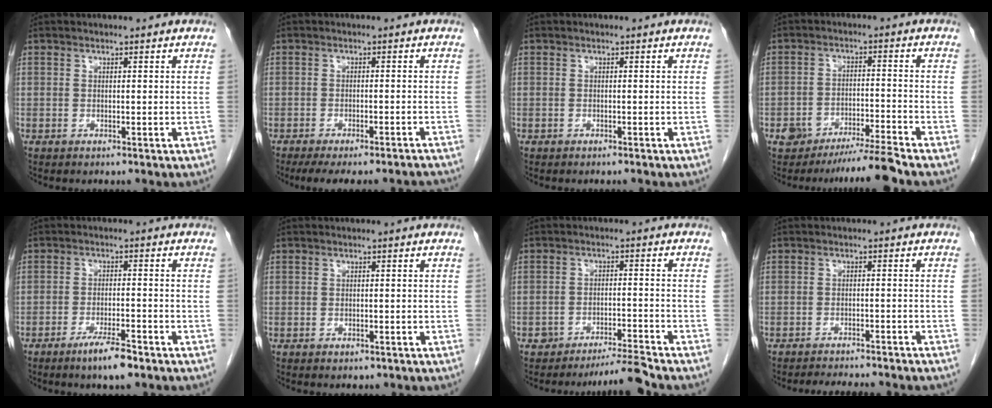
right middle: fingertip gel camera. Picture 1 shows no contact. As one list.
[{"total": 12.8, "force": [-11.6, 1.2, 5.1], "torque": [-0.067, -0.007, -0.144]}, {"total": 0.5, "force": [-0.5, 0.0, 0.2], "torque": [-0.009, -0.001, -0.008]}, {"total": 5.6, "force": [-4.9, -0.8, 2.5], "torque": [-0.039, -0.009, -0.087]}, {"total": 5.2, "force": [-3.6, 0.5, 3.7], "torque": [-0.070, -0.007, -0.061]}, {"total": 1.1, "force": [-0.6, 0.7, 0.5], "torque": [-0.007, 0.001, -0.004]}, {"total": 4.2, "force": [-4.0, -0.9, 1.0], "torque": [-0.016, -0.009, -0.066]}, {"total": 7.6, "force": [-6.9, 0.4, 3.0], "torque": [-0.036, -0.007, -0.094]}]